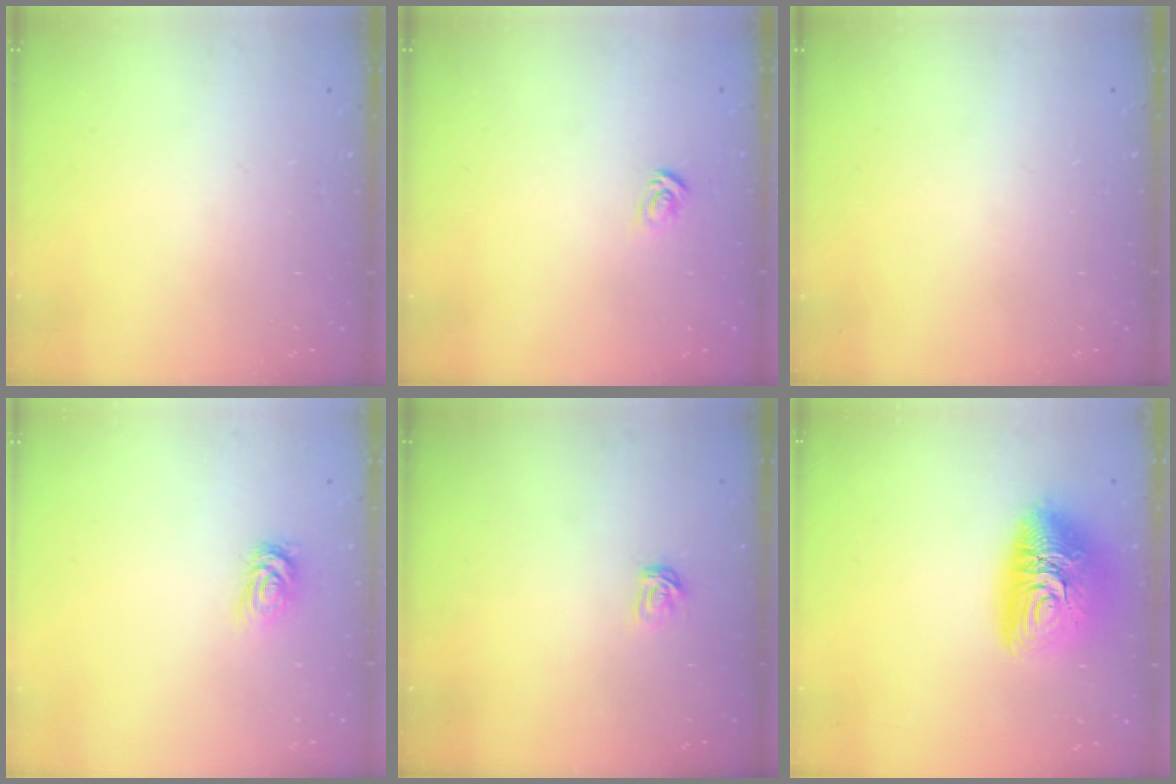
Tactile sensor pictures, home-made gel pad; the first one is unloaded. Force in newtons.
{"total": 2.7, "press": 2.7, "slide": 0.3}
{"total": 0.0}
{"total": 3.2, "press": 3.1, "slide": 0.4}
{"total": 3.6, "press": 3.6, "slide": 0.4}
{"total": 13.7, "press": 13.6, "slide": 1.1}